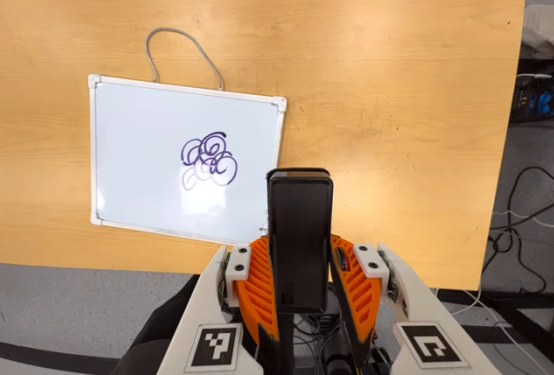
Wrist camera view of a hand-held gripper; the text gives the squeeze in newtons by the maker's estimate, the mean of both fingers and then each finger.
{"total": 5.1, "left": 3.3, "right": 7.0}